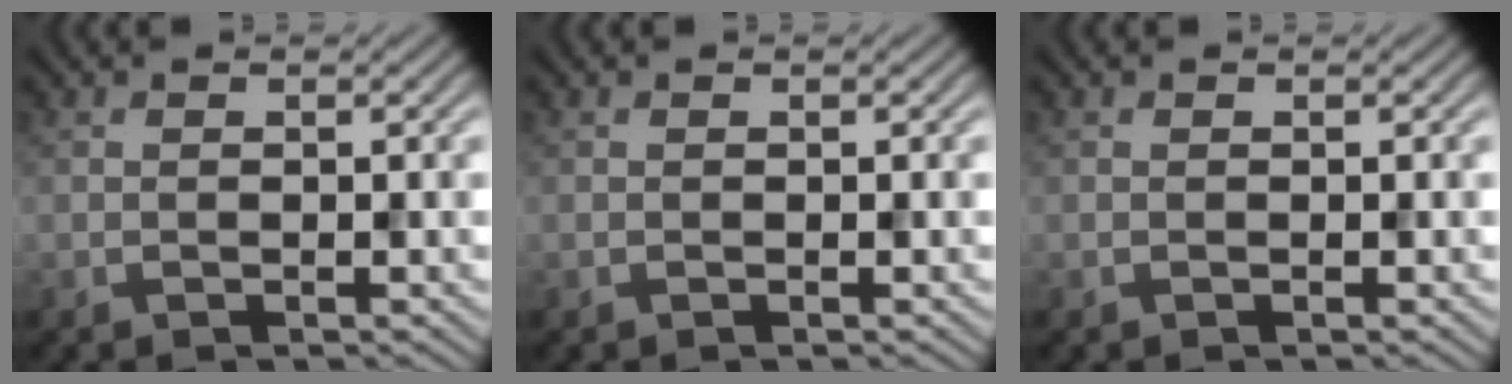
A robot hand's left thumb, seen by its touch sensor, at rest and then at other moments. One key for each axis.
{"total": 0.0}
{"total": 0.0}